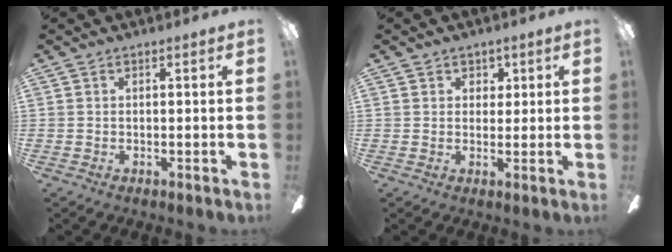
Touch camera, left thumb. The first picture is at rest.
{"total": 2.8, "force": [1.6, 2.3, 0.3], "torque": [0.003, 0.002, 0.025]}